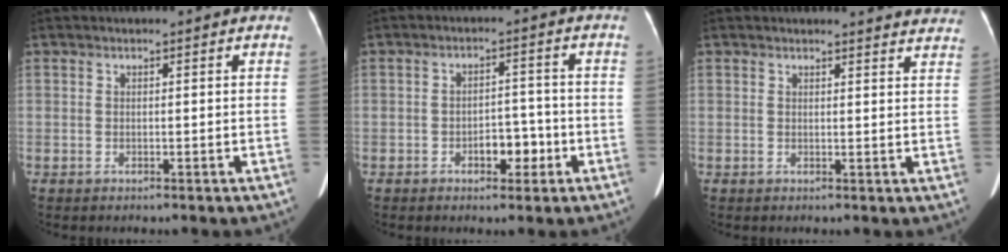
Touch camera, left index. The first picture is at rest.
{"total": 4.3, "force": [-2.0, 2.4, 3.0], "torque": [-0.040, 0.012, -0.026]}
{"total": 10.2, "force": [10.0, 1.4, 1.6], "torque": [0.010, -0.032, 0.079]}